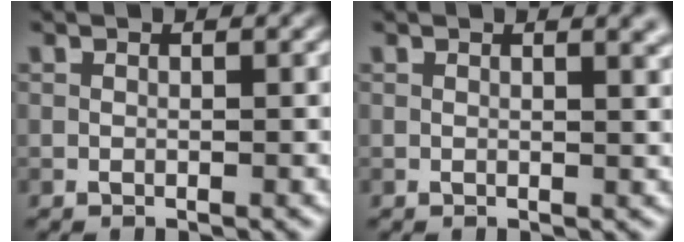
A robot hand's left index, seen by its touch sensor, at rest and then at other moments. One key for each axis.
{"total": 2.6, "fx": 1.5, "fy": 1.1, "fz": 1.9, "tx": -0.004, "ty": 0.015, "tz": 0.010}